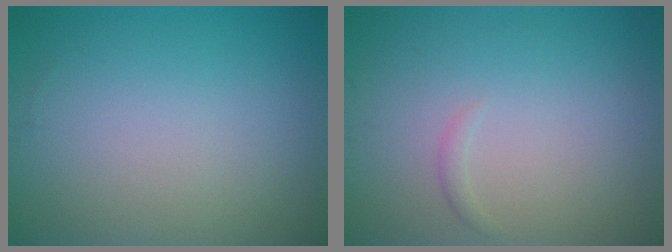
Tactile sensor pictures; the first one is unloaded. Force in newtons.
{"total": 0.5, "press": 0.5, "slide": 0.0}